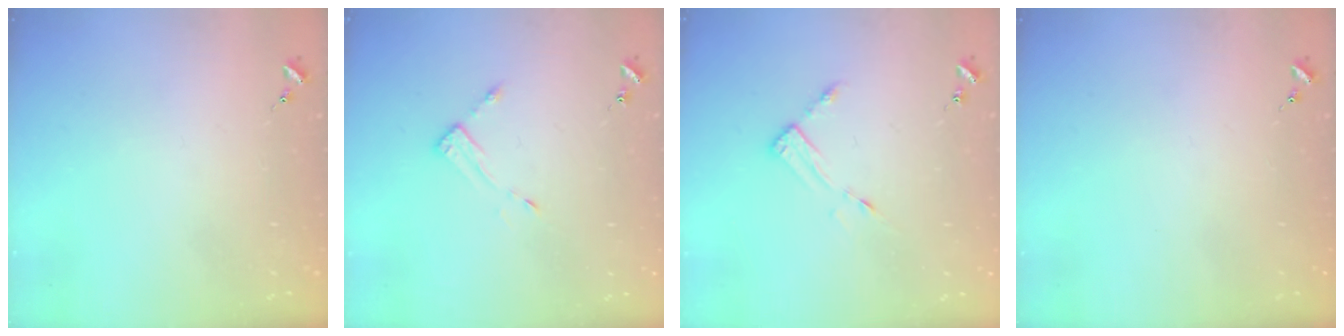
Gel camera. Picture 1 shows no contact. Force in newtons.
{"total": 3.3, "press": 3.3, "slide": 0.3}
{"total": 3.5, "press": 3.5, "slide": 0.4}
{"total": 0.0}